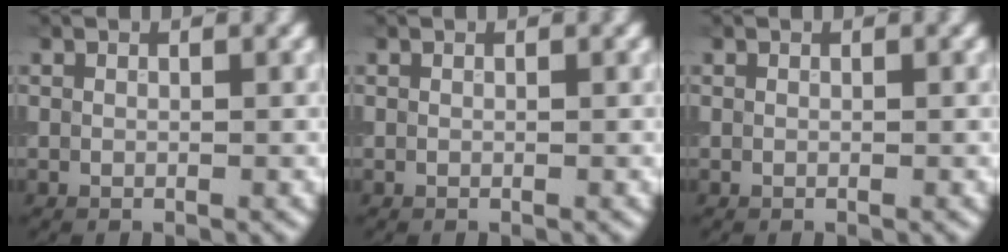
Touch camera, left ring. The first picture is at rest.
{"total": 0.0}
{"total": 0.0}